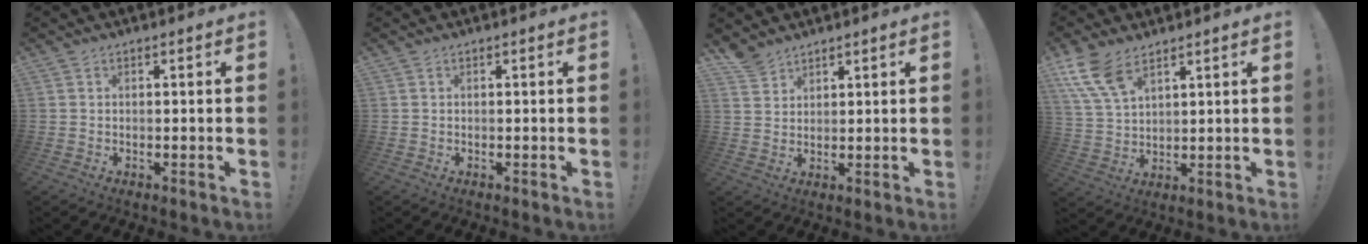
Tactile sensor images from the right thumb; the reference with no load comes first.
{"total": 0.0}
{"total": 4.1, "force": [3.7, 1.7, 0.8], "torque": [-0.019, -0.021, 0.072]}
{"total": 10.1, "force": [6.8, 4.6, 5.9], "torque": [-0.123, -0.028, 0.131]}